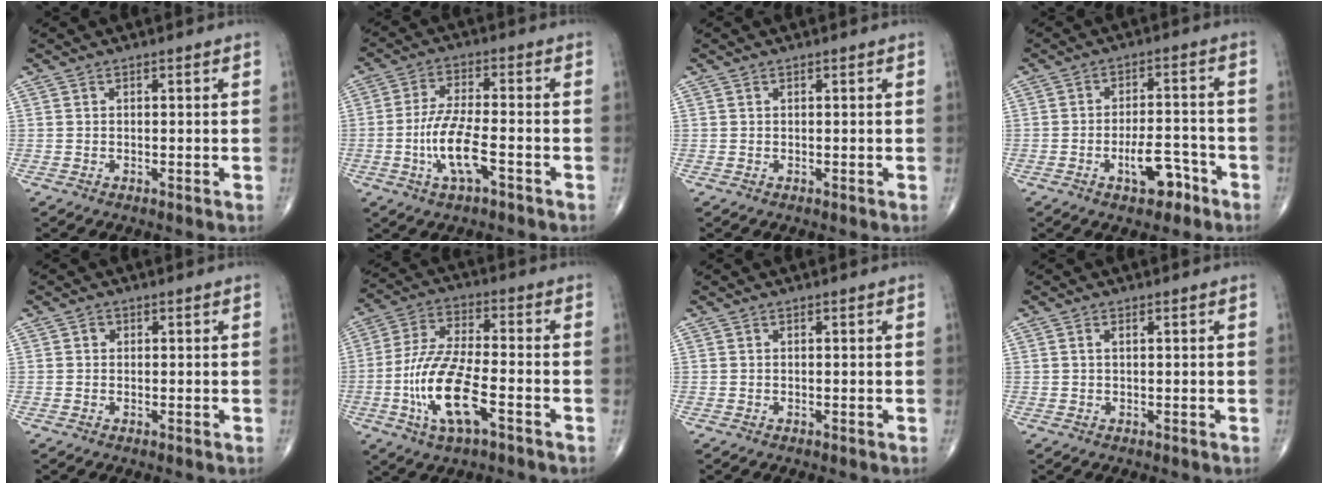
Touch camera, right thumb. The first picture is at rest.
{"total": 9.1, "force": [-3.1, 2.8, 8.0], "torque": [-0.170, 0.018, -0.058]}
{"total": 0.0}
{"total": 7.0, "force": [-3.8, 3.3, 4.9], "torque": [-0.063, 0.035, -0.056]}
{"total": 1.0, "force": [0.2, 0.9, 0.3], "torque": [0.002, 0.002, 0.002]}
{"total": 14.5, "force": [-4.9, 5.1, 12.6], "torque": [-0.262, 0.023, -0.091]}
{"total": 0.0}
{"total": 0.9, "force": [0.3, 0.4, 0.7], "torque": [-0.020, 0.006, 0.006]}